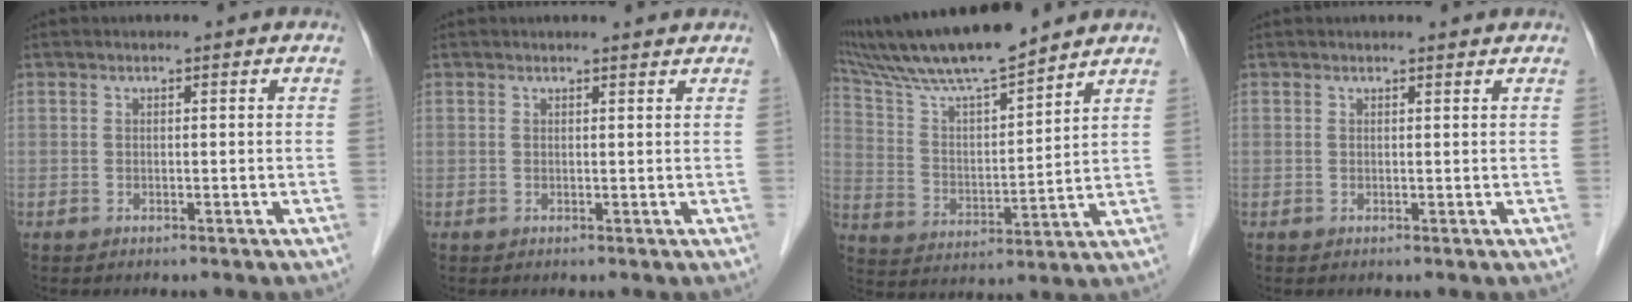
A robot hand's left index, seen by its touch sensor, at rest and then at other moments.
{"total": 2.3, "force": [2.2, 0.1, 0.3], "torque": [-0.010, 0.002, 0.024]}
{"total": 14.6, "force": [12.8, 0.5, 6.9], "torque": [-0.138, 0.013, 0.238]}
{"total": 2.0, "force": [2.0, 0.0, 0.3], "torque": [-0.009, 0.003, 0.023]}